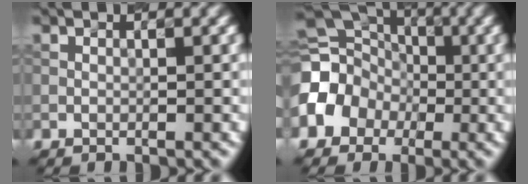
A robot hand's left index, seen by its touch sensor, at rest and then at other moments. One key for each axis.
{"total": 9.0, "fx": -1.7, "fy": 7.8, "fz": 4.1, "tx": -0.068, "ty": -0.001, "tz": -0.064}